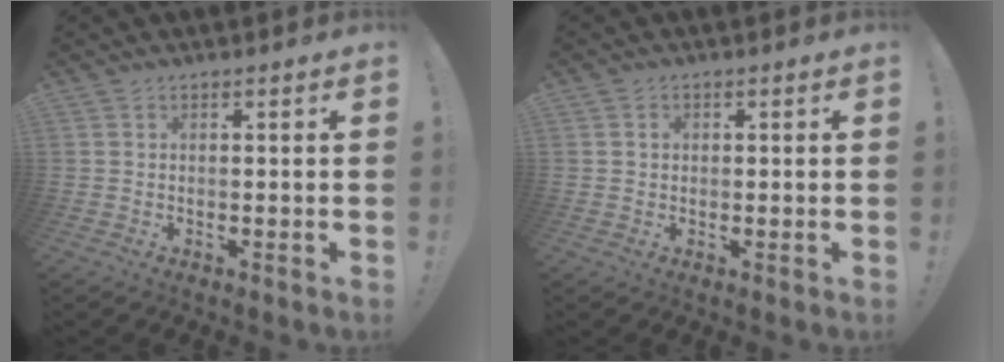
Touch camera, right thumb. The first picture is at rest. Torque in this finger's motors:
{"motor_torque": [-0.27, -0.06, -0.07, 0.07, 0.00]}